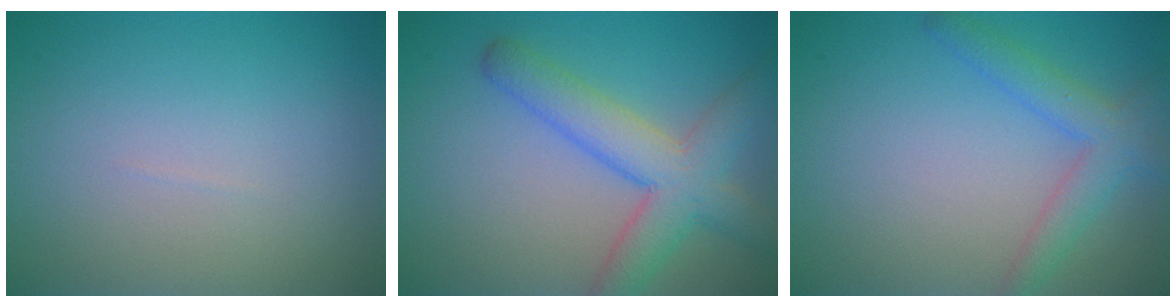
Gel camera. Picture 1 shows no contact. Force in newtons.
{"total": 5.9, "press": 5.9, "slide": 0.3}
{"total": 3.3, "press": 3.3, "slide": 0.1}